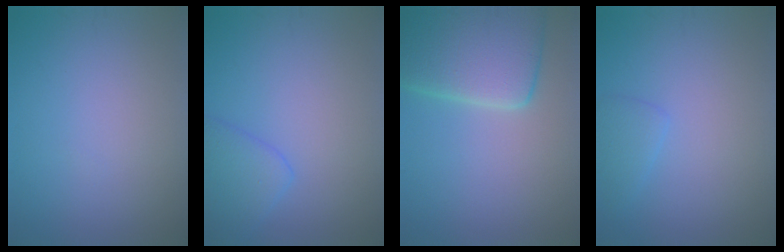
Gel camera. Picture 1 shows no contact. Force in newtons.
{"total": 2.9, "press": 2.9, "slide": 0.2}
{"total": 9.2, "press": 9.2, "slide": 0.7}
{"total": 1.5, "press": 1.5, "slide": 0.0}